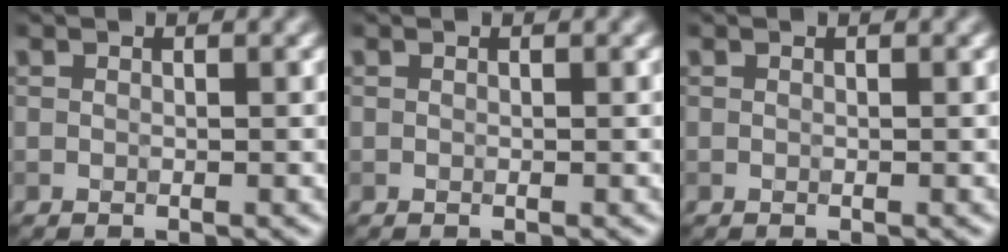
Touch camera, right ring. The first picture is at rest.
{"total": 0.0}
{"total": 0.0}